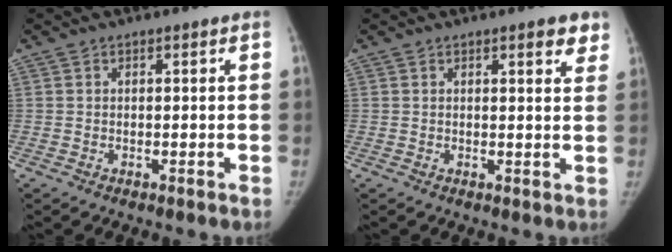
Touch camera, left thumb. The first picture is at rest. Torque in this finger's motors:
{"motor_torque": [-0.05, -0.01, 0.40, 0.30, -0.02]}